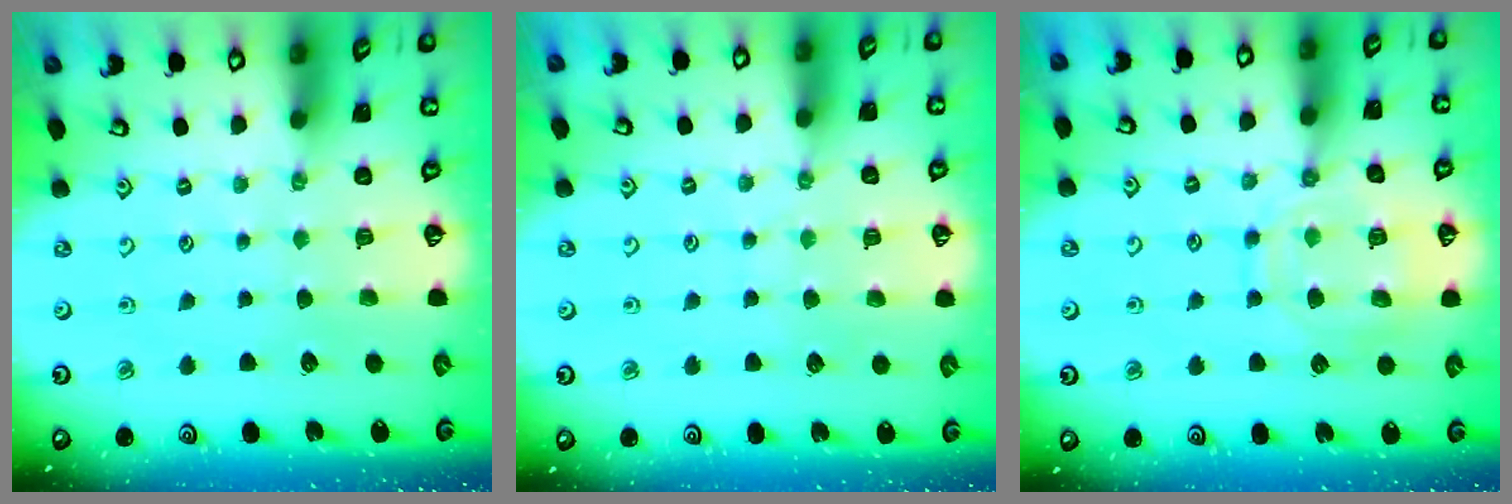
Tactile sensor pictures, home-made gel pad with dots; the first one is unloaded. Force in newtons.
{"total": 3.9, "press": 3.8, "slide": 0.5}
{"total": 13.4, "press": 13.3, "slide": 1.2}